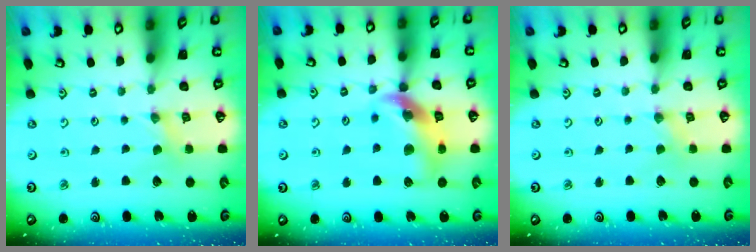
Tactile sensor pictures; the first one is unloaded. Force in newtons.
{"total": 16.6, "press": 16.4, "slide": 2.2}
{"total": 0.7, "press": 0.7, "slide": 0.2}